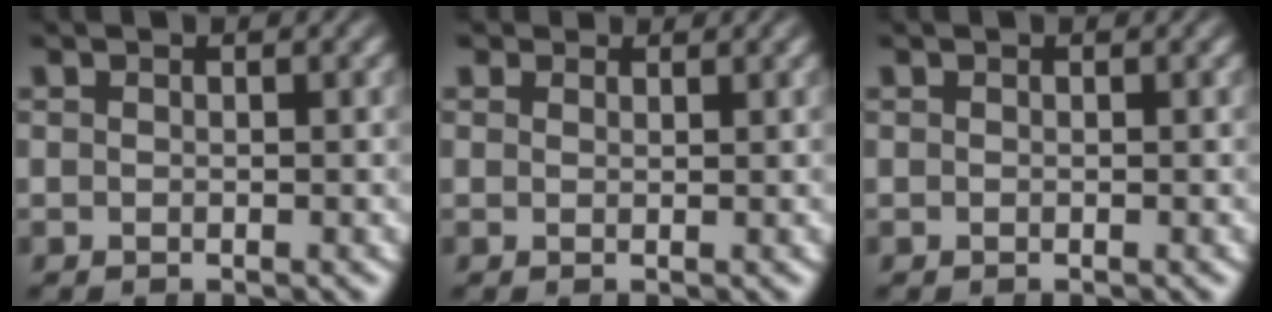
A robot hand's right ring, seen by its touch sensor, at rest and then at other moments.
{"total": 1.0, "force": [1.0, 0.0, -0.1], "torque": [0.012, -0.004, 0.022]}
{"total": 0.0}